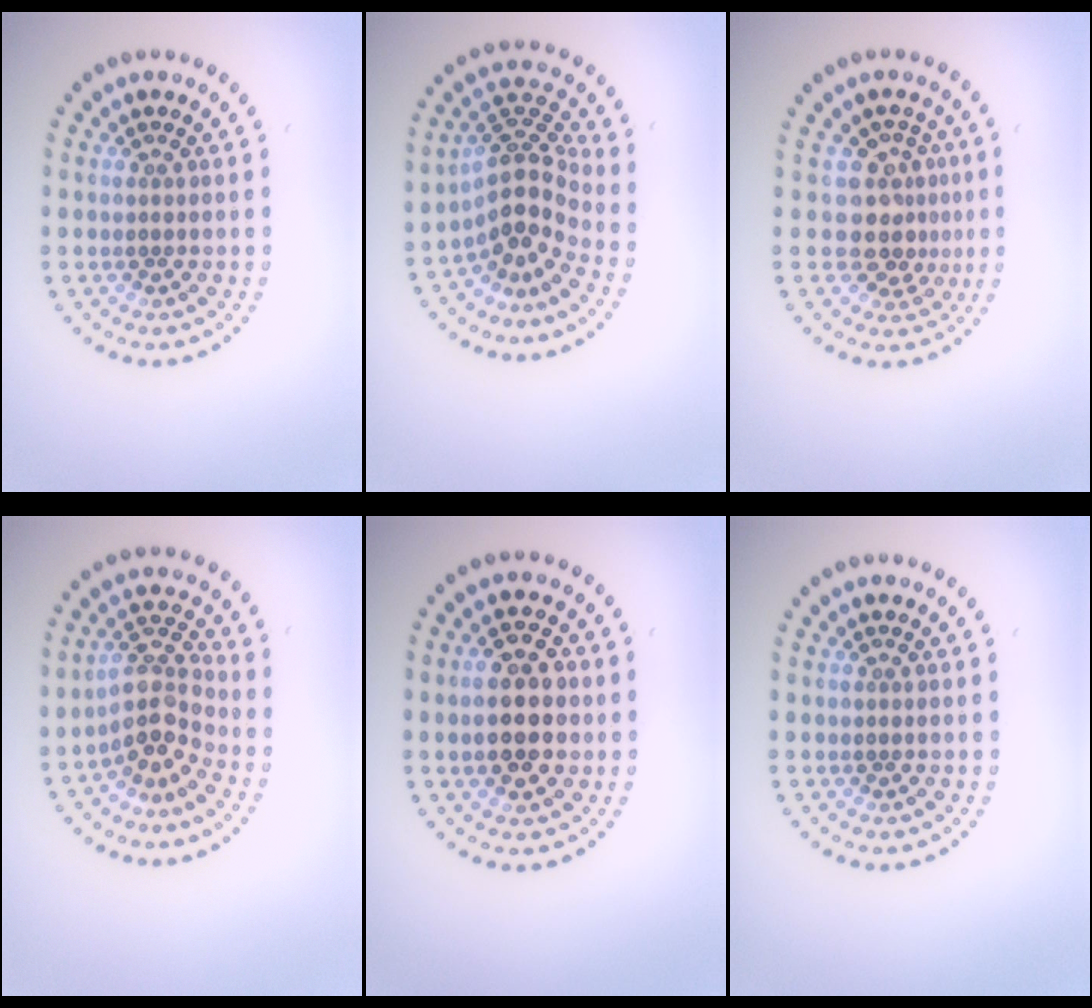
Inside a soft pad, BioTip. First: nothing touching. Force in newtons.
{"total": 4.4, "press": 3.1, "slide": 3.2}
{"total": 3.3, "press": 2.5, "slide": 2.1}
{"total": 3.6, "press": 2.7, "slide": 2.4}
{"total": 5.1, "press": 5.1, "slide": 0.3}
{"total": 0.0}